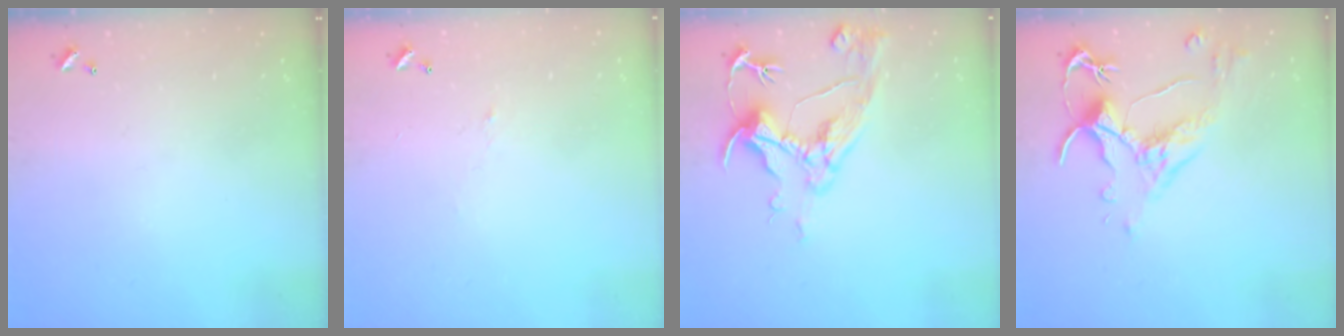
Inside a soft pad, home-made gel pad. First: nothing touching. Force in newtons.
{"total": 0.9, "press": 0.6, "slide": 0.6}
{"total": 9.6, "press": 9.5, "slide": 1.5}
{"total": 2.5, "press": 2.1, "slide": 1.4}